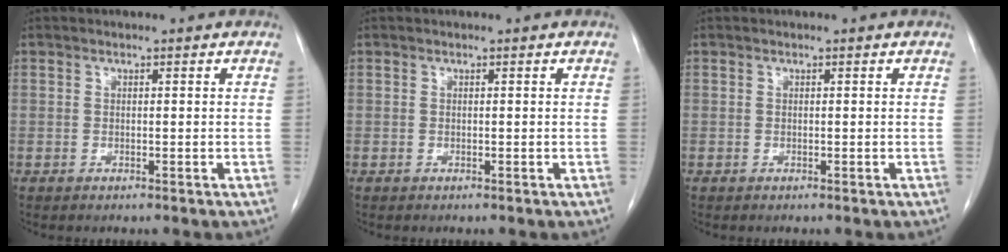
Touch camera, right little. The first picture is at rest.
{"total": 0.0}
{"total": 0.0}